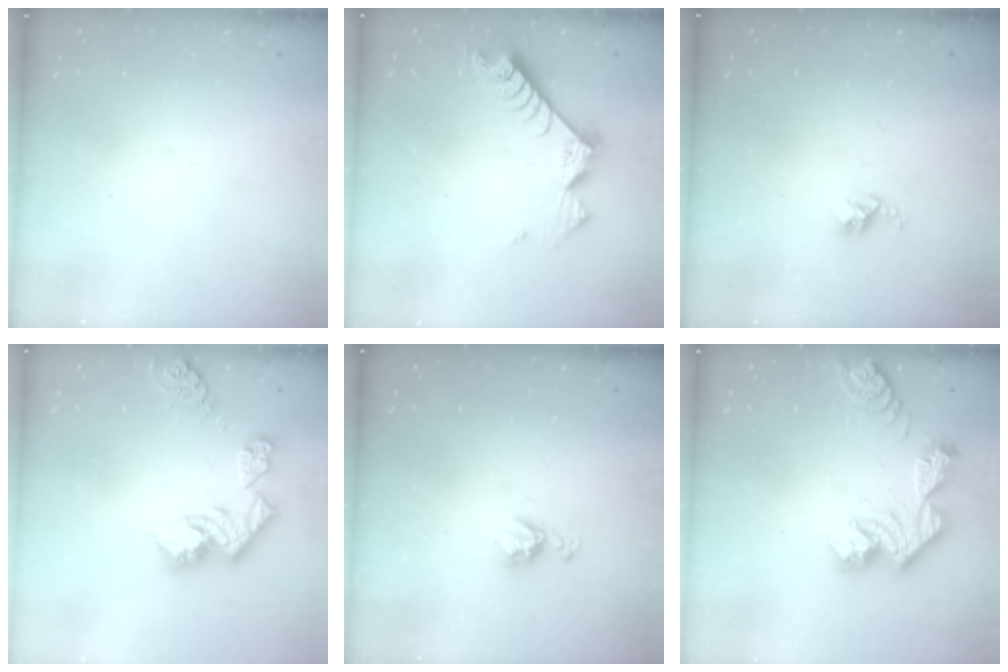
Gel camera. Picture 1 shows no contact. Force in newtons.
{"total": 7.6, "press": 7.6, "slide": 0.4}
{"total": 2.8, "press": 2.7, "slide": 0.4}
{"total": 13.1, "press": 13.0, "slide": 1.4}
{"total": 6.4, "press": 6.4, "slide": 0.5}
{"total": 13.0, "press": 13.0, "slide": 1.1}